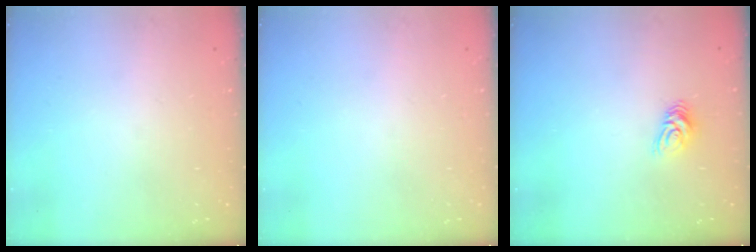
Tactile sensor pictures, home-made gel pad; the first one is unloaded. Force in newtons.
{"total": 0.0}
{"total": 6.6, "press": 6.6, "slide": 0.5}